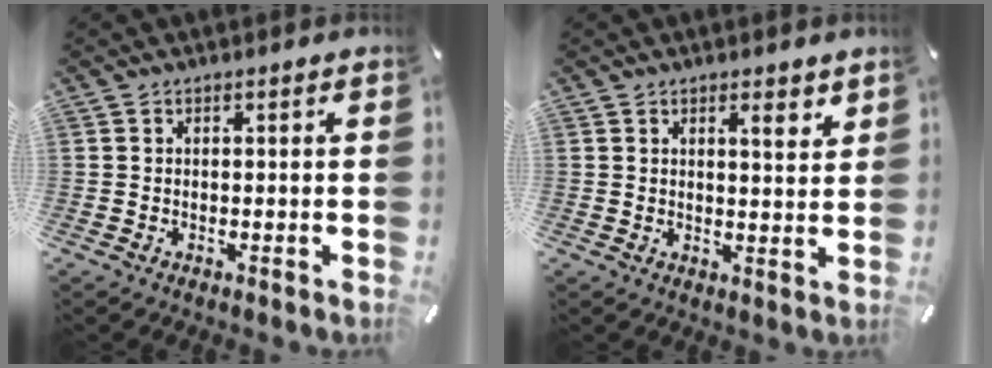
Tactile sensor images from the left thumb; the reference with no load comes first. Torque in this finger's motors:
{"motor_torque": [0.26, -0.27, 0.09, -0.11, 0.00]}